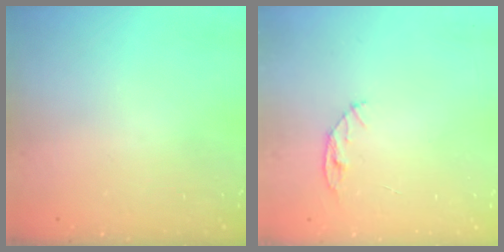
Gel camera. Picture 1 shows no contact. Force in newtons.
{"total": 4.8, "press": 4.8, "slide": 0.5}